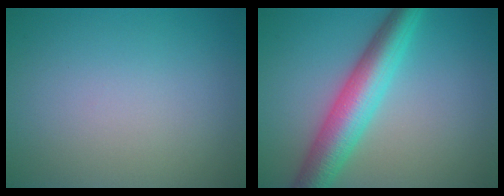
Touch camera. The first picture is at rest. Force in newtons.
{"total": 6.7, "press": 6.7, "slide": 0.1}